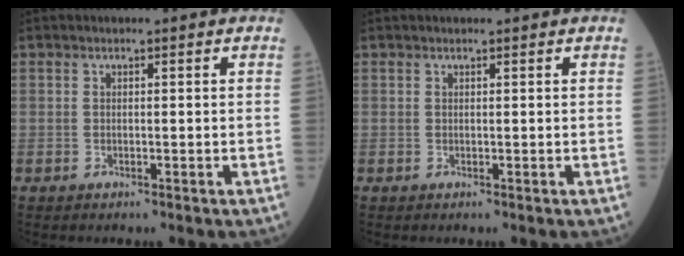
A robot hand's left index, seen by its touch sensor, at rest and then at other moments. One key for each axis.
{"total": 1.0, "fx": 0.9, "fy": 0.1, "fz": 0.4, "tx": -0.004, "ty": 0.020, "tz": 0.015}